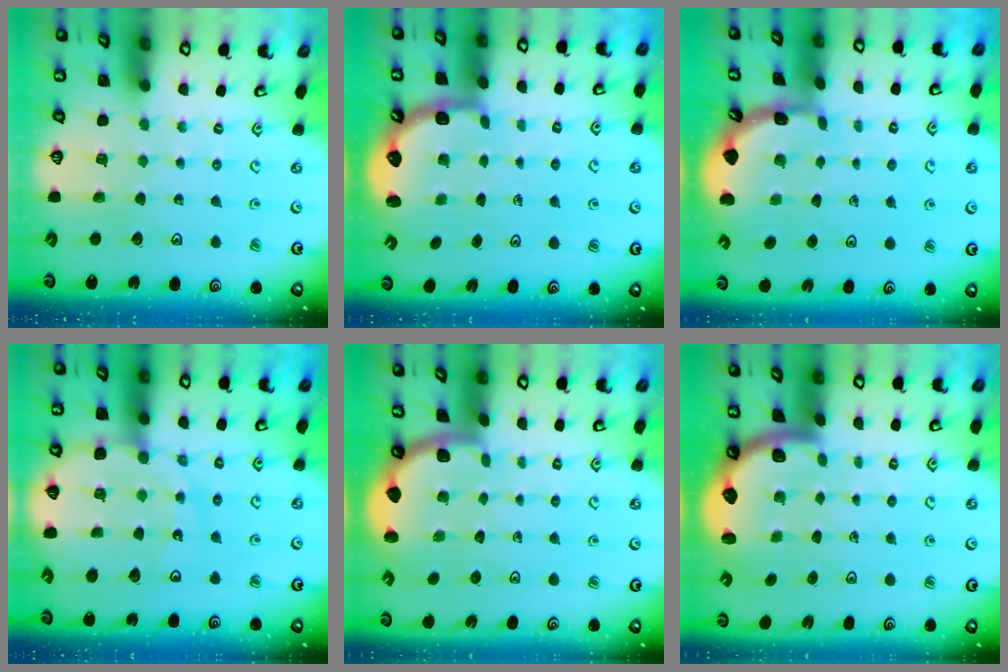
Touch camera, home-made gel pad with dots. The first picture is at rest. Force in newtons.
{"total": 2.7, "press": 2.0, "slide": 1.9}
{"total": 1.8, "press": 1.8, "slide": 0.2}
{"total": 12.8, "press": 12.8, "slide": 1.4}
{"total": 1.9, "press": 1.9, "slide": 0.0}
{"total": 2.3, "press": 2.3, "slide": 0.4}